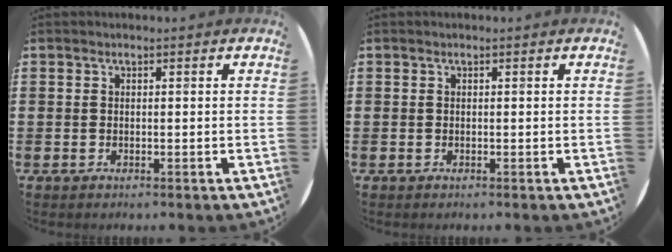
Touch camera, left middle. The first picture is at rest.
{"total": 0.0}